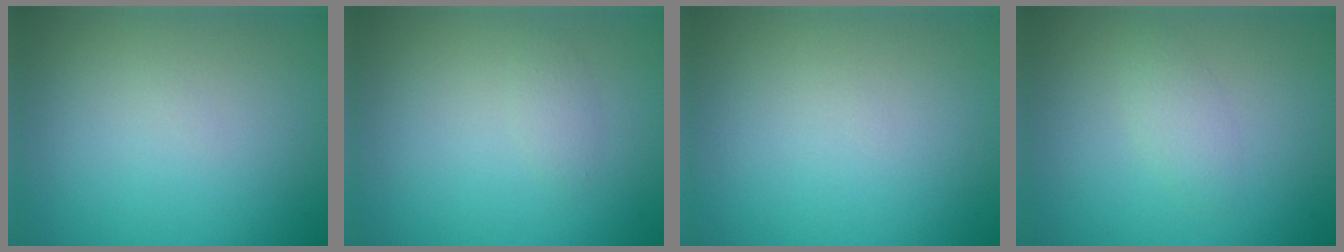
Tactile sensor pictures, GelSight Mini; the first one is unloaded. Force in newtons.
{"total": 0.8, "press": 0.8, "slide": 0.0}
{"total": 0.0}
{"total": 1.5, "press": 1.5, "slide": 0.1}